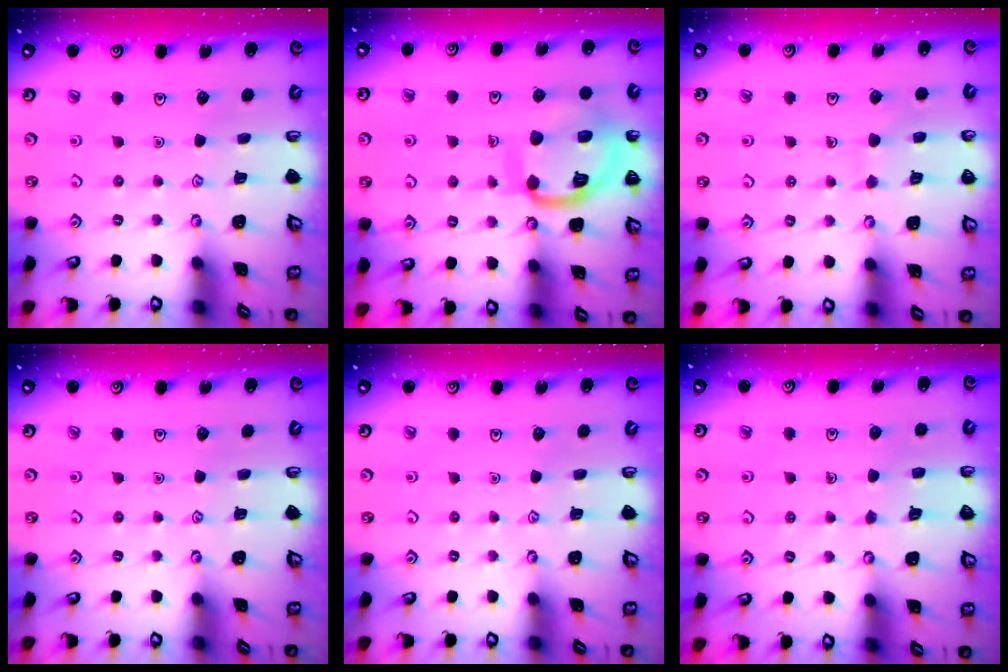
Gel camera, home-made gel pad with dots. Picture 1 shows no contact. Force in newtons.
{"total": 14.1, "press": 14.0, "slide": 1.4}
{"total": 5.3, "press": 5.2, "slide": 0.4}
{"total": 0.0}
{"total": 0.0}
{"total": 3.5, "press": 3.5, "slide": 0.3}